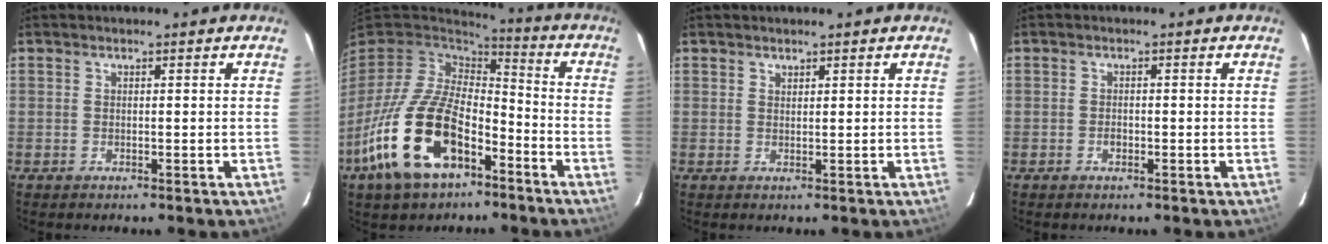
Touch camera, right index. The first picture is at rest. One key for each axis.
{"total": 20.6, "fx": -10.1, "fy": 11.2, "fz": 14.0, "tx": -0.308, "ty": -0.016, "tz": -0.180}
{"total": 0.8, "fx": 0.7, "fy": 0.4, "fz": 0.1, "tx": -0.001, "ty": 0.001, "tz": 0.014}
{"total": 1.0, "fx": -0.5, "fy": 0.8, "fz": 0.6, "tx": -0.008, "ty": 0.002, "tz": -0.007}